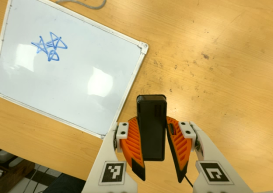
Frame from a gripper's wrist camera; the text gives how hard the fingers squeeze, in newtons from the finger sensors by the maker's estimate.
{"total": 10.2, "left": 8.0, "right": 12.3}